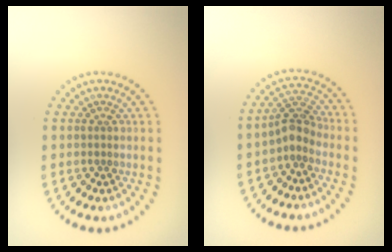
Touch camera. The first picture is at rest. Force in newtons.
{"total": 2.6, "press": 2.1, "slide": 1.6}